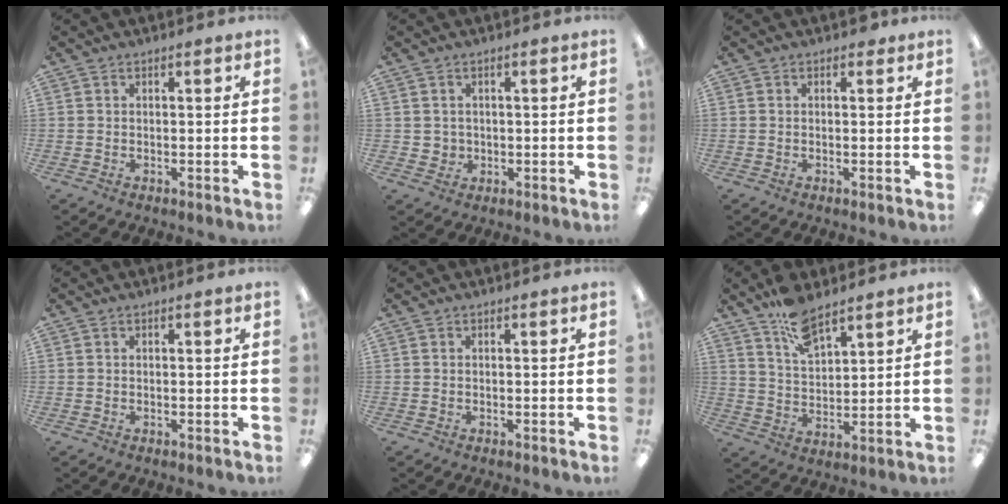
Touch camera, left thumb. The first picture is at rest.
{"total": 2.3, "force": [0.7, 2.1, 0.2], "torque": [-0.010, 0.004, 0.011]}
{"total": 0.9, "force": [0.5, 0.6, 0.4], "torque": [-0.001, 0.000, 0.006]}
{"total": 0.0}
{"total": 0.0}
{"total": 9.6, "force": [7.4, 3.8, 4.9], "torque": [-0.091, -0.036, 0.135]}